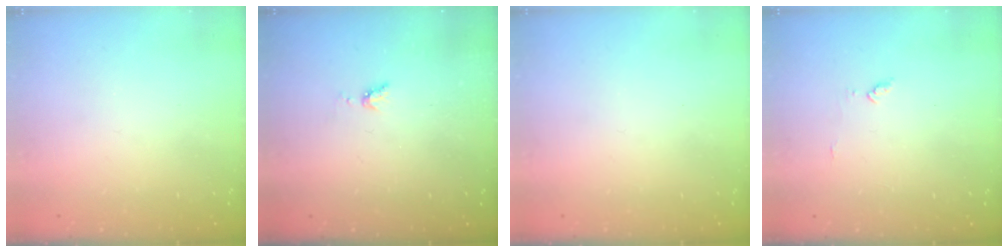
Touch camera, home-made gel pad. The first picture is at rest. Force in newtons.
{"total": 4.0, "press": 4.0, "slide": 0.5}
{"total": 0.0}
{"total": 4.1, "press": 4.0, "slide": 0.8}